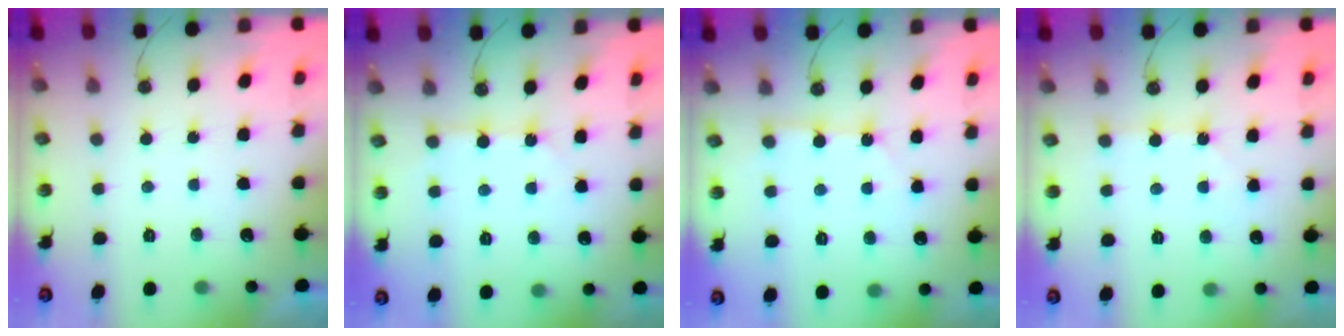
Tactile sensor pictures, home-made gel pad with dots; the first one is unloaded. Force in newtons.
{"total": 4.3, "press": 4.3, "slide": 0.3}
{"total": 2.2, "press": 2.2, "slide": 0.3}
{"total": 1.5, "press": 1.5, "slide": 0.2}